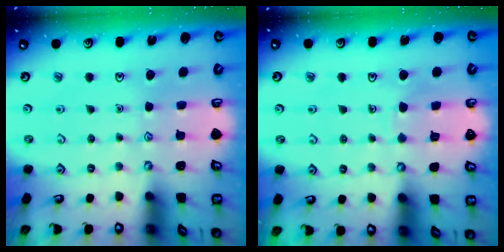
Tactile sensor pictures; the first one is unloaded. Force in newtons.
{"total": 3.5, "press": 3.5, "slide": 0.2}